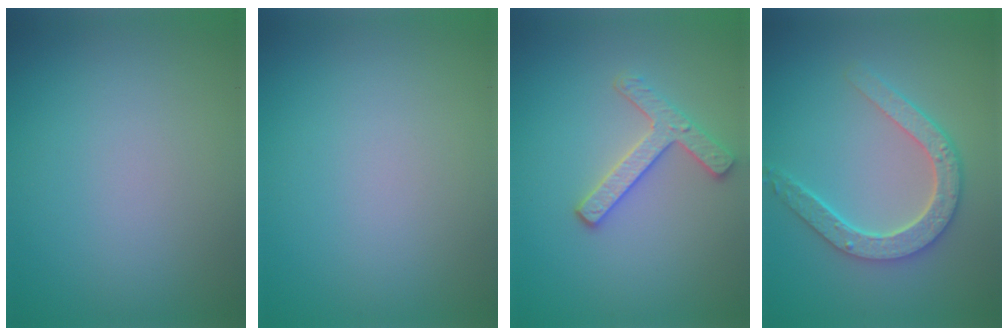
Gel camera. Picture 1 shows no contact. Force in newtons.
{"total": 0.0}
{"total": 2.8, "press": 2.7, "slide": 0.9}
{"total": 4.7, "press": 3.8, "slide": 2.7}